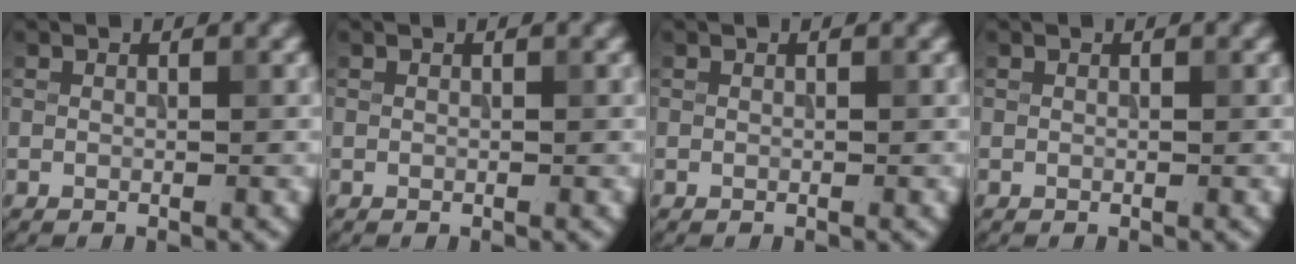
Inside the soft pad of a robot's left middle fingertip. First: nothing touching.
{"total": 0.0}
{"total": 0.0}
{"total": 0.0}